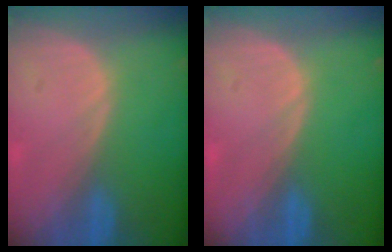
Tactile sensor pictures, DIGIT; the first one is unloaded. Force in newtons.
{"total": 0.0}